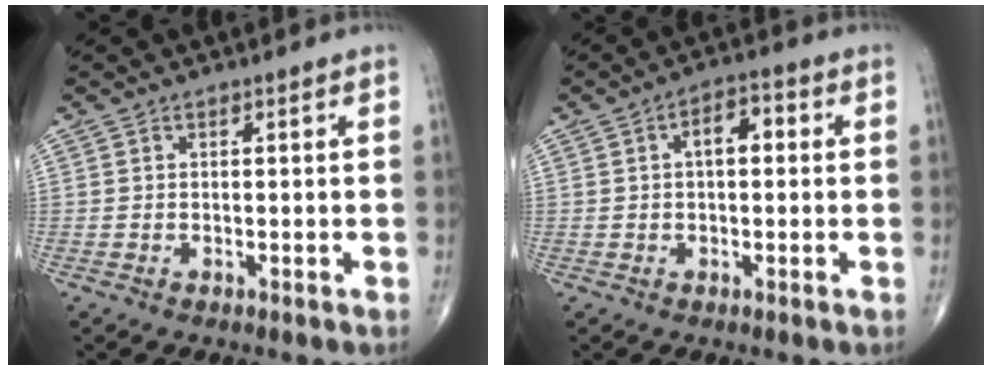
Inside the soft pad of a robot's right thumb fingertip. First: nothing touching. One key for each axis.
{"total": 5.4, "fx": 0.8, "fy": 2.9, "fz": 4.5, "tx": -0.064, "ty": 0.018, "tz": 0.003}